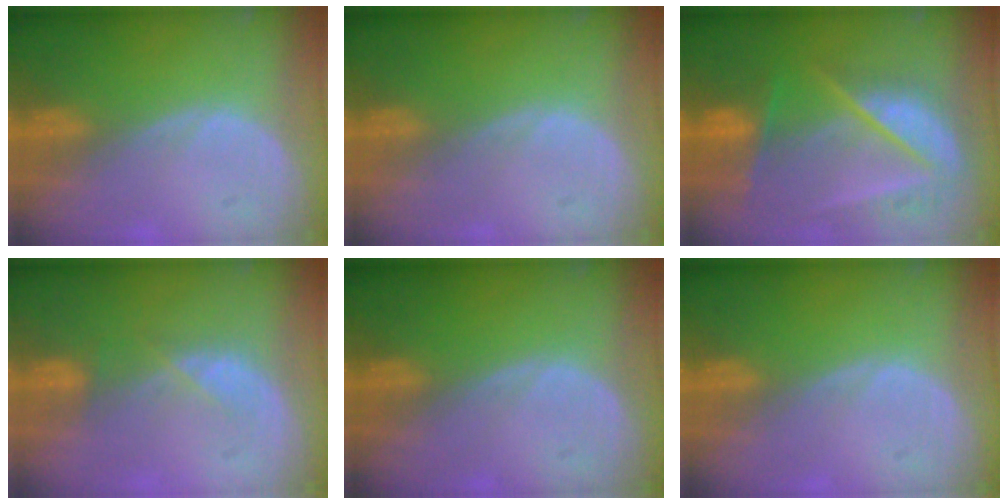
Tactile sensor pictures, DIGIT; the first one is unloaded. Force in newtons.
{"total": 0.0}
{"total": 9.8, "press": 8.2, "slide": 5.3}
{"total": 2.6, "press": 2.5, "slide": 0.8}
{"total": 0.0}
{"total": 0.0}